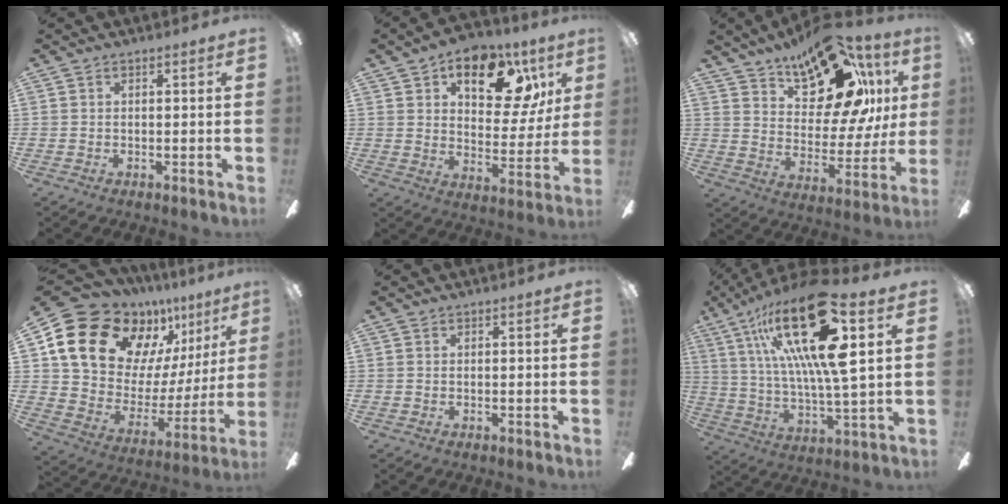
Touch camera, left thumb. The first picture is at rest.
{"total": 18.0, "force": [9.5, 9.9, 11.6], "torque": [-0.151, -0.032, 0.155]}
{"total": 23.6, "force": [14.3, 12.0, 14.5], "torque": [-0.216, -0.077, 0.246]}
{"total": 21.1, "force": [13.4, 12.9, 10.1], "torque": [-0.187, -0.083, 0.262]}
{"total": 0.0}
{"total": 27.4, "force": [12.0, 7.2, 23.5], "torque": [-0.431, -0.057, 0.186]}